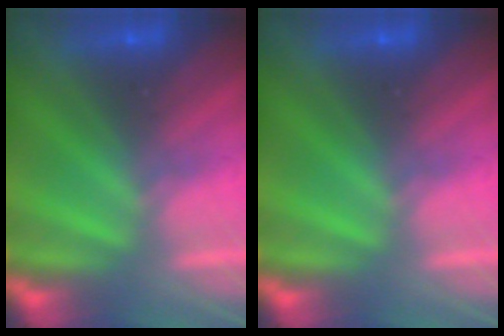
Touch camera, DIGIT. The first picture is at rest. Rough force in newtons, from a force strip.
{"total": 0.0}